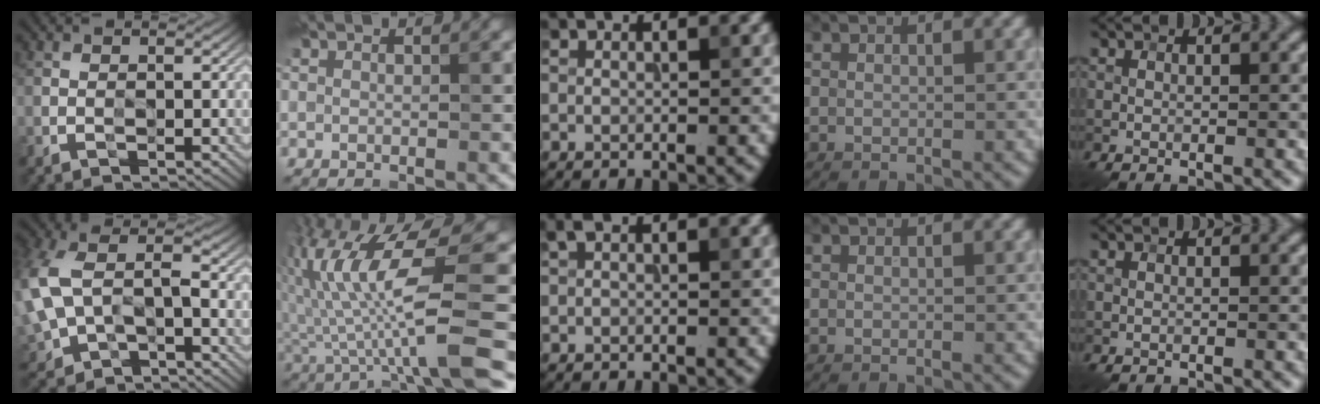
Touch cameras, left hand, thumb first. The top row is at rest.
{"thumb": {"total": 12.0, "force": [-1.5, 7.9, 8.8], "torque": [-0.241, -0.003, -0.033]}, "index": {"total": 11.0, "force": [0.7, 2.2, 10.8], "torque": [-0.190, 0.018, 0.015]}, "middle": {"total": 0.8, "force": [0.2, 0.4, 0.7], "torque": [-0.015, 0.005, 0.003]}, "little": {"total": 0.6, "force": [-0.6, 0.0, 0.0], "torque": [0.005, -0.002, -0.012]}}